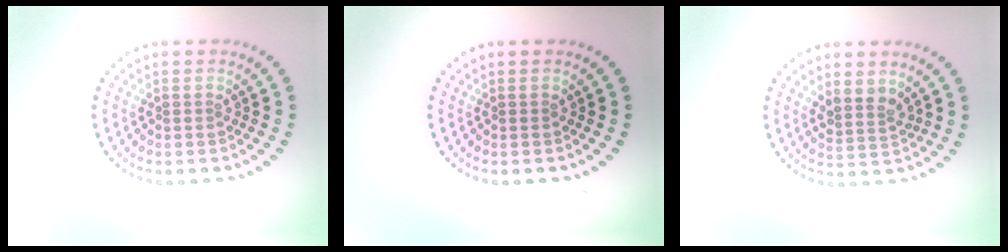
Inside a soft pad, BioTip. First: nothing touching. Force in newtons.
{"total": 0.0}
{"total": 2.1, "press": 1.7, "slide": 1.2}